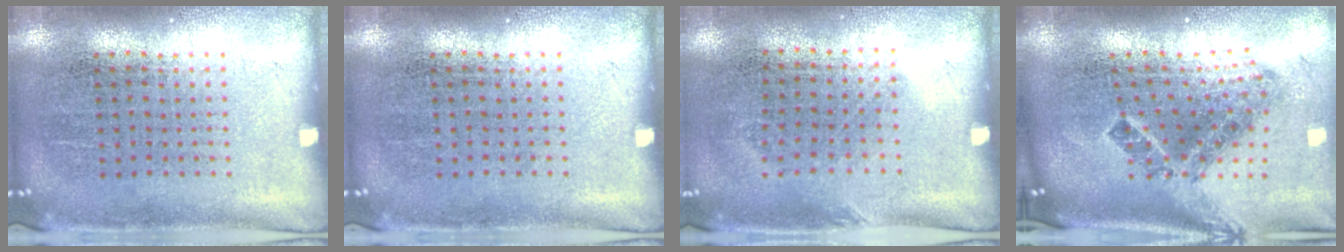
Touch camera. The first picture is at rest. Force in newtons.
{"total": 0.0}
{"total": 0.9, "press": 0.7, "slide": 0.5}
{"total": 2.2, "press": 1.4, "slide": 1.7}